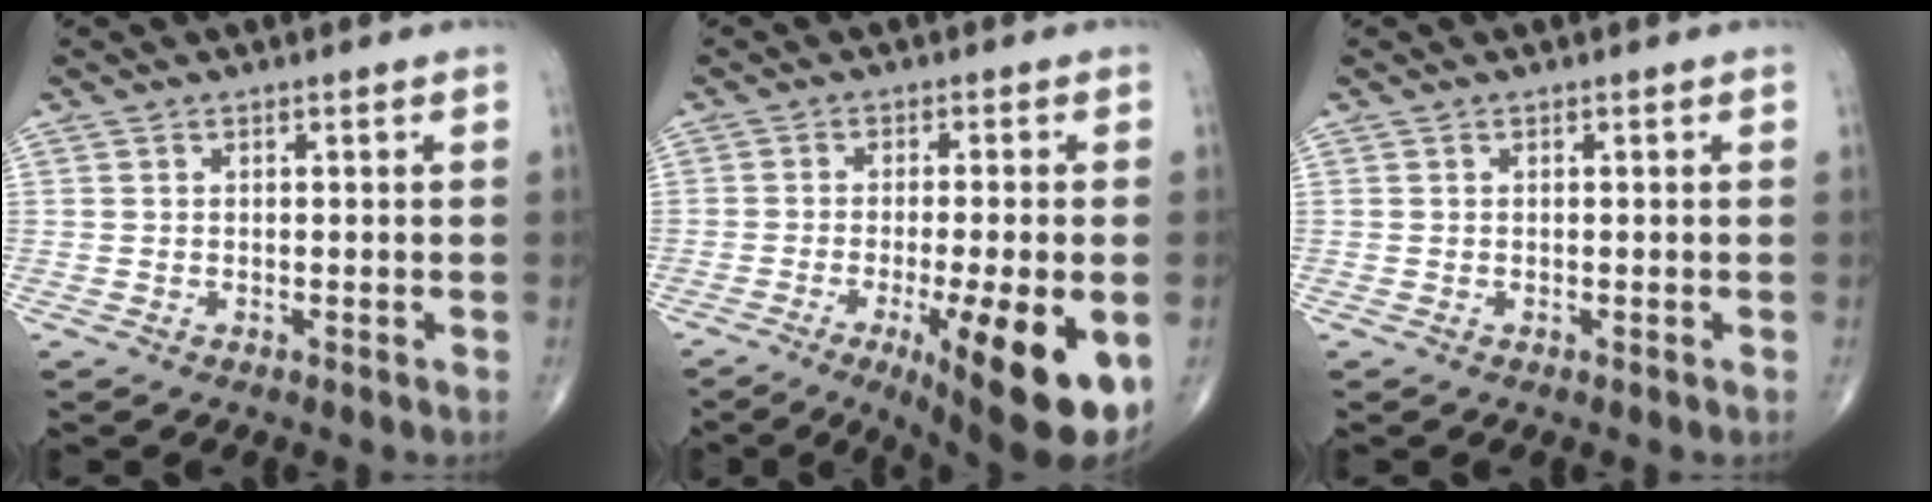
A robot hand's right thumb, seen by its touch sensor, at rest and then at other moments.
{"total": 16.3, "force": [-5.7, 3.6, 14.9], "torque": [-0.182, -0.015, -0.070]}
{"total": 0.0}